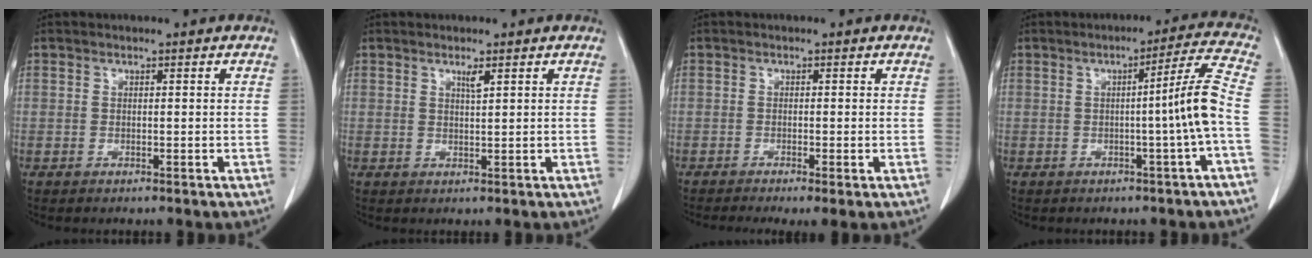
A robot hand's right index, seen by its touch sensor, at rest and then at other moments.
{"total": 1.3, "force": [0.8, 0.0, 1.0], "torque": [-0.019, -0.005, 0.014]}
{"total": 3.8, "force": [-2.4, 0.5, 2.9], "torque": [-0.045, -0.013, -0.038]}
{"total": 7.4, "force": [-1.4, -1.9, 7.0], "torque": [-0.093, 0.007, -0.022]}